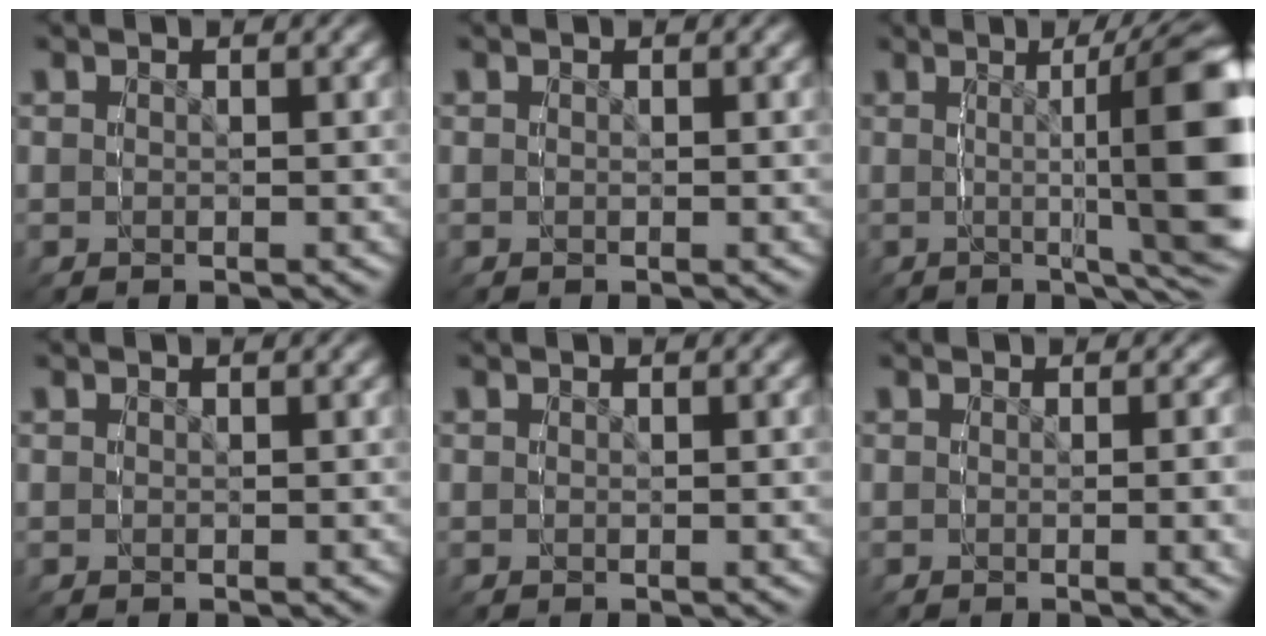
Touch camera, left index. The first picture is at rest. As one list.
[{"total": 0.0}, {"total": 11.0, "force": [-0.7, 0.5, 10.9], "torque": [-0.124, 0.036, -0.010]}, {"total": 0.0}, {"total": 0.6, "force": [0.0, -0.6, -0.2], "torque": [0.001, 0.002, -0.001]}, {"total": 2.6, "force": [0.0, -2.4, -0.9], "torque": [0.014, 0.016, -0.005]}]